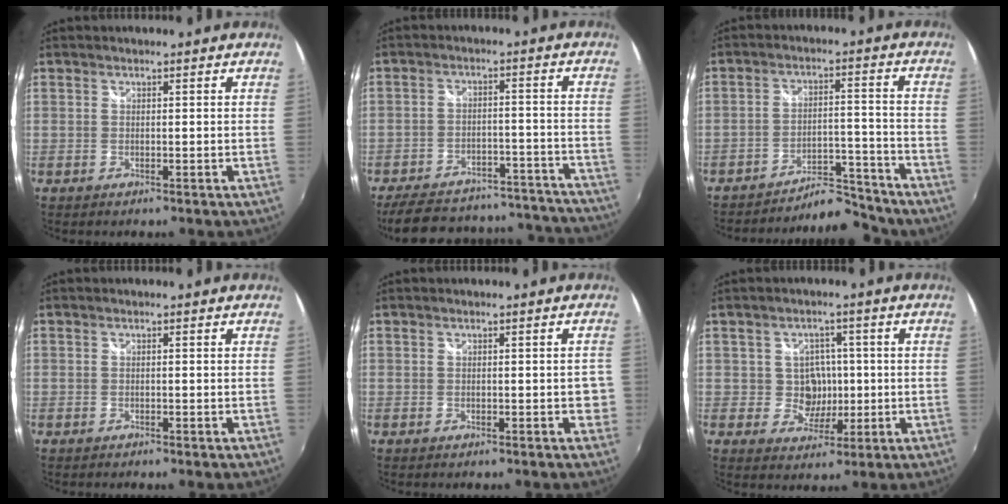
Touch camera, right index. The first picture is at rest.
{"total": 25.6, "force": [-22.5, 9.1, 8.4], "torque": [-0.171, 0.046, -0.268]}
{"total": 8.5, "force": [-8.2, 1.6, 1.1], "torque": [-0.018, 0.024, -0.123]}
{"total": 0.0}
{"total": 2.5, "force": [-0.5, 1.5, 2.0], "torque": [-0.016, 0.004, -0.005]}
{"total": 5.4, "force": [0.0, 5.2, 1.5], "torque": [-0.032, 0.011, 0.007]}